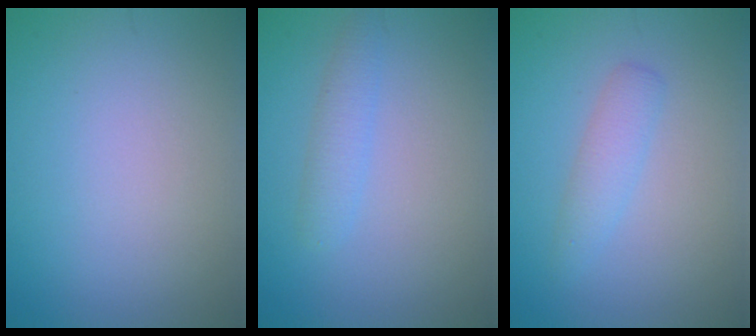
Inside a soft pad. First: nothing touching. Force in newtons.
{"total": 1.9, "press": 1.9, "slide": 0.1}
{"total": 2.0, "press": 2.0, "slide": 0.1}